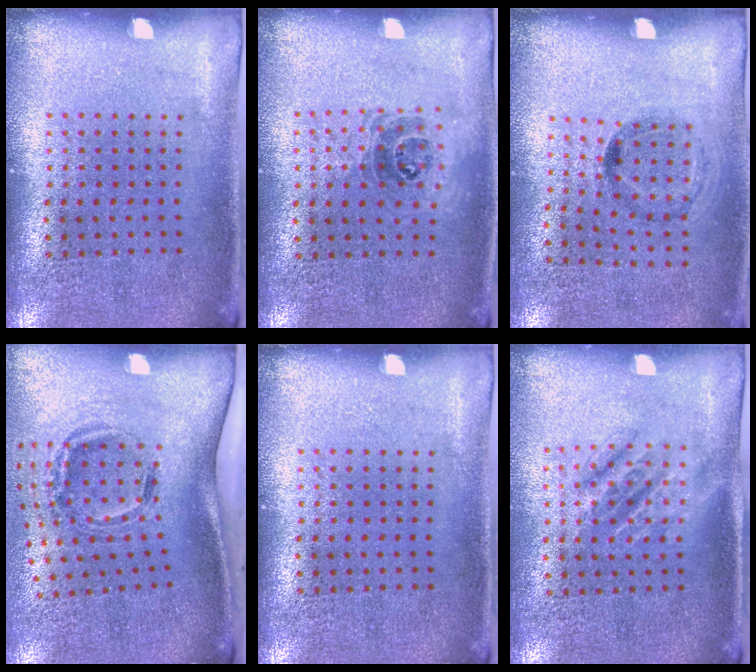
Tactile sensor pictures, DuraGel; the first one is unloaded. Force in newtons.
{"total": 1.1, "press": 0.9, "slide": 0.6}
{"total": 1.2, "press": 0.7, "slide": 1.0}
{"total": 1.9, "press": 1.3, "slide": 1.5}
{"total": 0.0}
{"total": 1.4, "press": 1.2, "slide": 0.7}